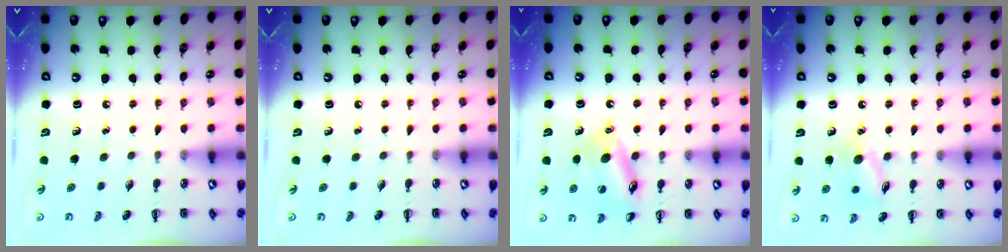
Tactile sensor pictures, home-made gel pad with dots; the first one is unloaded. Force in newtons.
{"total": 0.0}
{"total": 14.7, "press": 14.4, "slide": 2.7}
{"total": 10.1, "press": 10.1, "slide": 1.0}